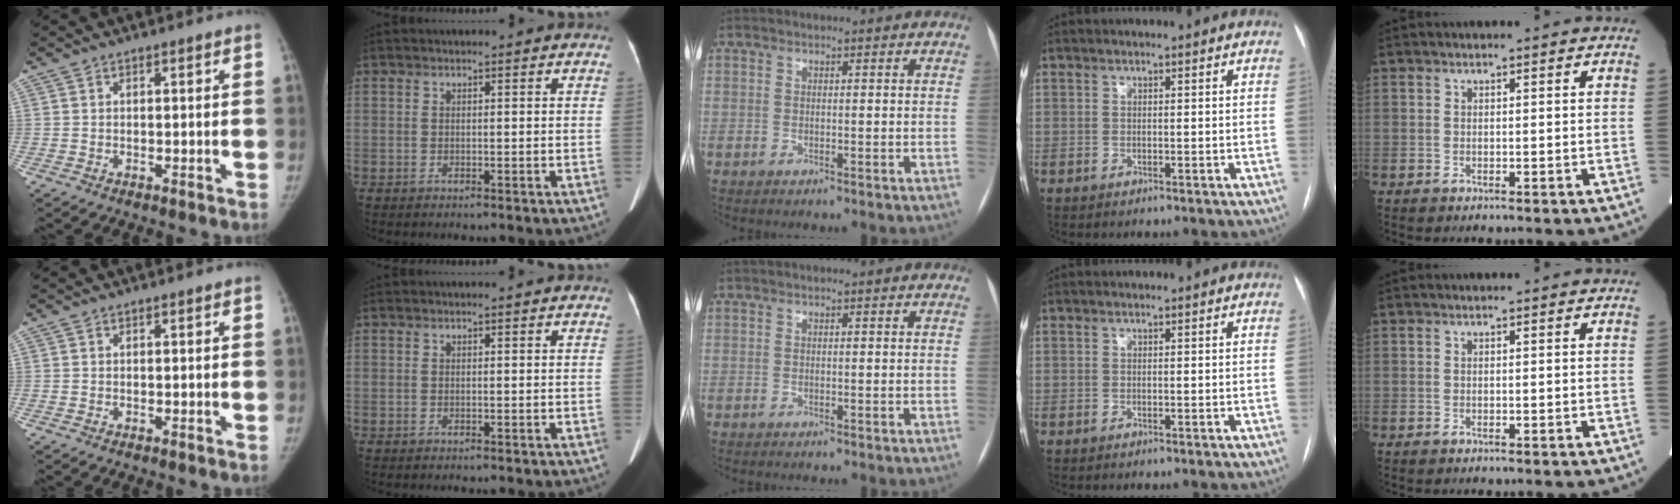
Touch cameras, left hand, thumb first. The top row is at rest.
{}